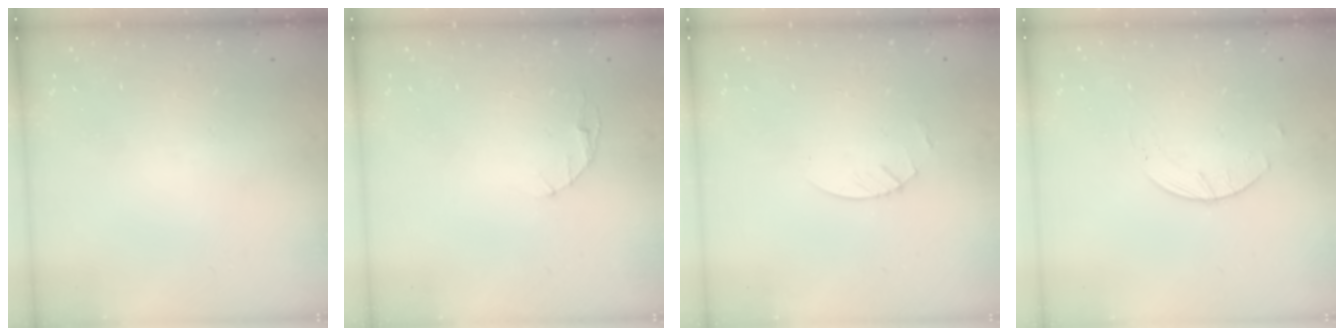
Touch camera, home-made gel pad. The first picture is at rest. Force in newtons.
{"total": 2.9, "press": 2.9, "slide": 0.4}
{"total": 3.0, "press": 3.0, "slide": 0.3}
{"total": 2.0, "press": 2.0, "slide": 0.3}